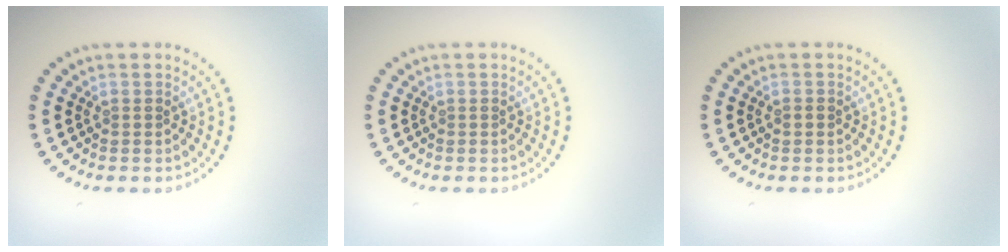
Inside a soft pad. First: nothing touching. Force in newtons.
{"total": 0.0}
{"total": 0.7, "press": 0.7, "slide": 0.1}